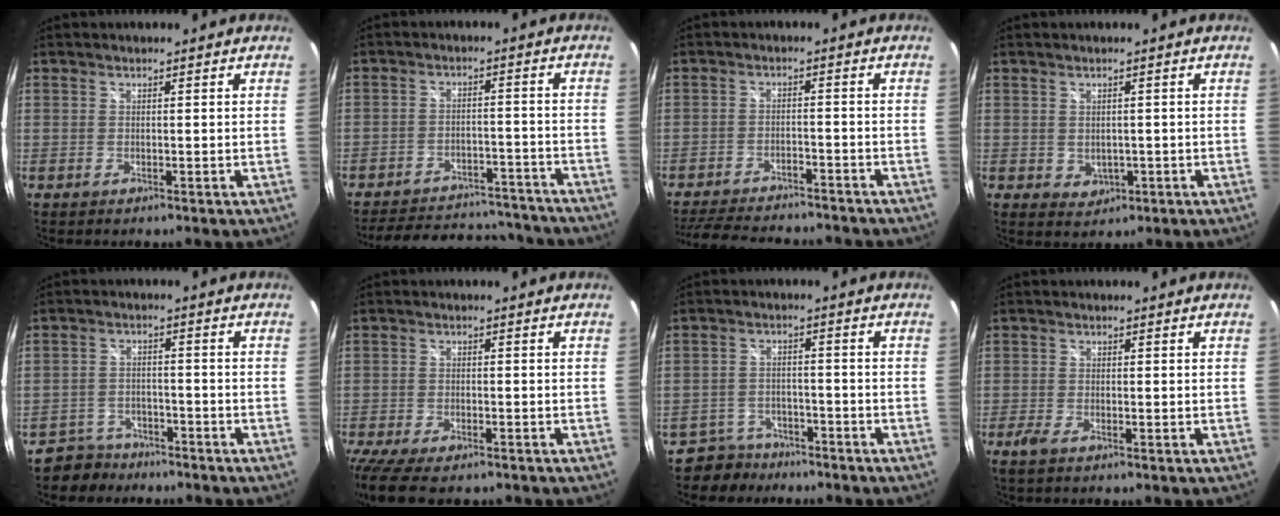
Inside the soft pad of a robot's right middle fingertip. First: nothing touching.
{"total": 19.9, "force": [-17.4, 7.2, 6.6], "torque": [-0.141, 0.034, -0.209]}
{"total": 16.6, "force": [-14.5, 4.1, 6.9], "torque": [-0.147, -0.016, -0.210]}
{"total": 2.6, "force": [-0.2, 2.4, 1.1], "torque": [-0.020, 0.001, 0.007]}
{"total": 5.6, "force": [-4.6, 3.2, 0.3], "torque": [-0.025, 0.011, -0.080]}
{"total": 10.7, "force": [-8.6, 3.0, 5.5], "torque": [-0.137, -0.045, -0.152]}
{"total": 5.8, "force": [-4.7, 3.3, 0.1], "torque": [-0.022, 0.011, -0.080]}
{"total": 1.9, "force": [-1.4, 0.2, 1.3], "torque": [-0.030, -0.007, -0.029]}